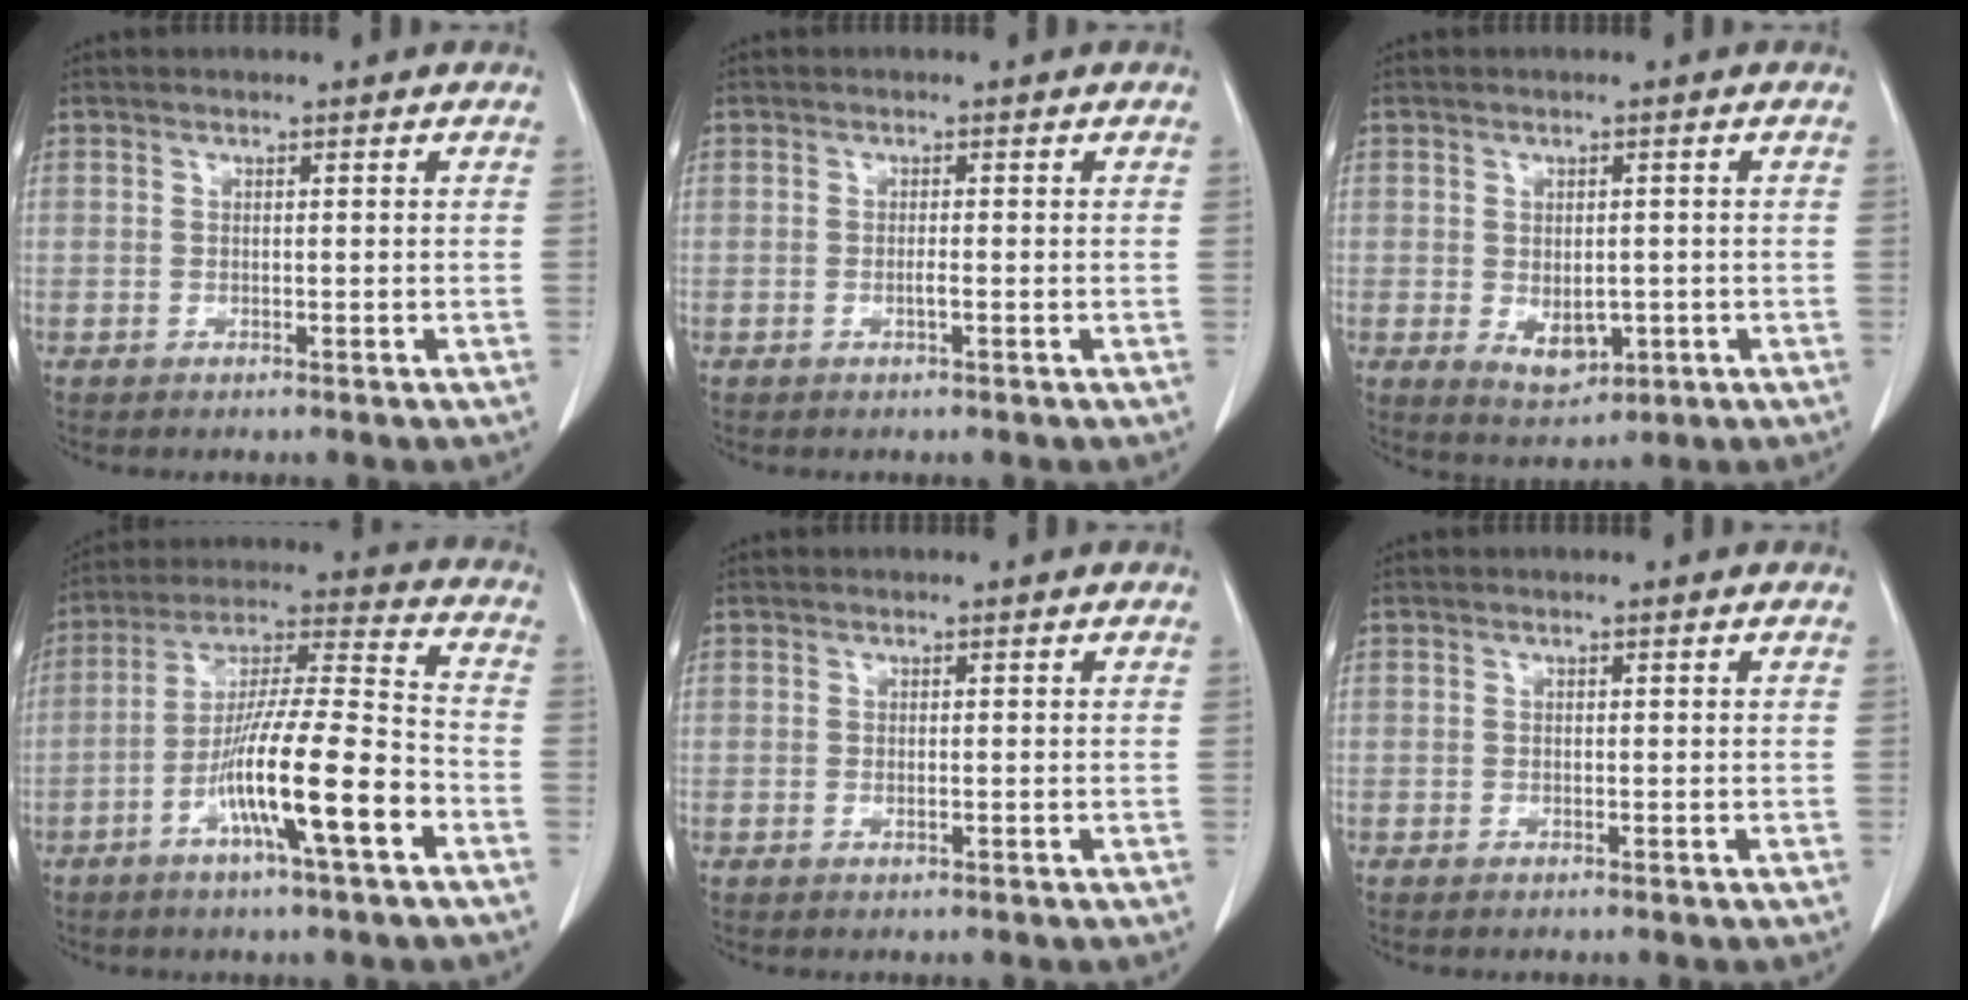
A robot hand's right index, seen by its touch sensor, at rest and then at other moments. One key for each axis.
{"total": 1.2, "fx": -0.4, "fy": 0.2, "fz": 1.1, "tx": -0.023, "ty": 0.001, "tz": -0.007}
{"total": 6.5, "fx": -1.5, "fy": 4.1, "fz": 4.9, "tx": -0.082, "ty": -0.006, "tz": -0.006}
{"total": 16.0, "fx": -6.5, "fy": 1.0, "fz": 14.6, "tx": -0.262, "ty": -0.003, "tz": -0.113}
{"total": 0.9, "fx": -0.2, "fy": 0.4, "fz": 0.8, "tx": -0.019, "ty": -0.002, "tz": 0.000}
{"total": 0.0}